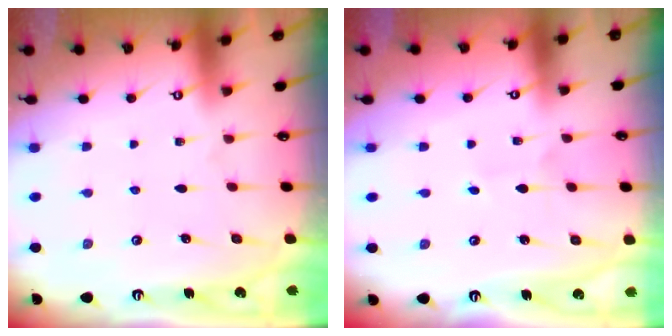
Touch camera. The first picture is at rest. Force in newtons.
{"total": 1.6, "press": 1.6, "slide": 0.1}